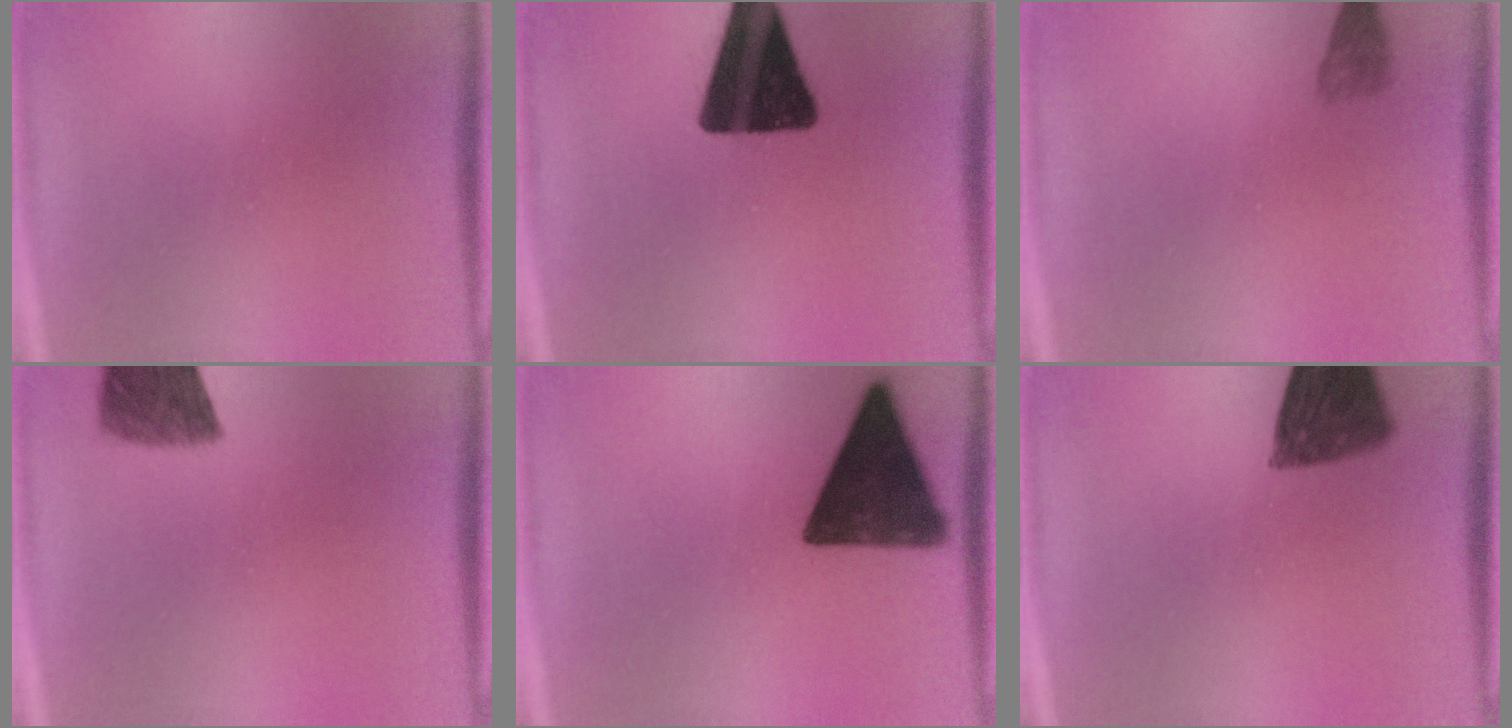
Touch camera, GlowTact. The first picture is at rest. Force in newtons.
{"total": 18.9}
{"total": 2.4}
{"total": 7.8}
{"total": 13.3}
{"total": 11.4}